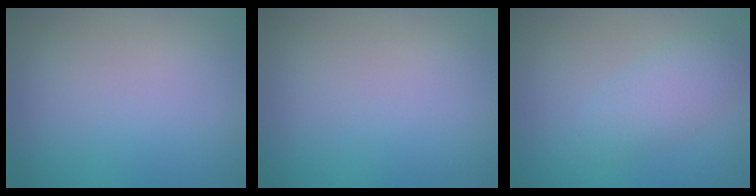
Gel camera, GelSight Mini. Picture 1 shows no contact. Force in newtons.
{"total": 0.0}
{"total": 2.8, "press": 2.8, "slide": 0.1}